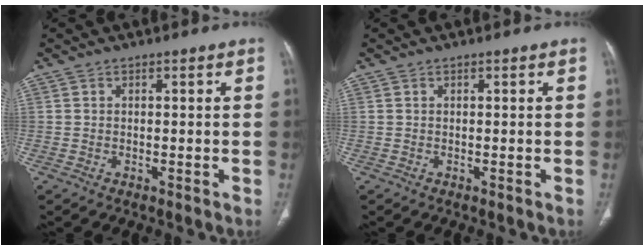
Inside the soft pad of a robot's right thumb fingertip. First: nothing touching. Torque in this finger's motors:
{"motor_torque": [0.00, 0.00, 0.02, 0.00, 0.01]}